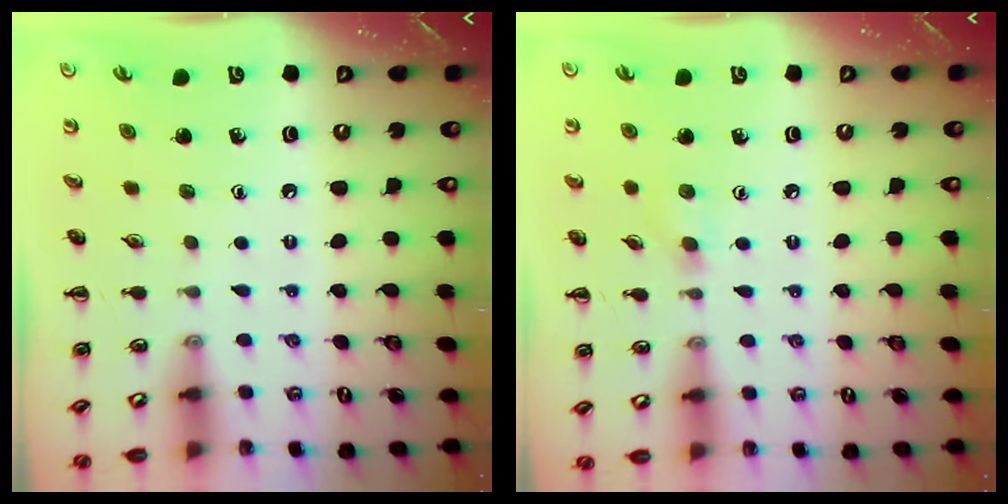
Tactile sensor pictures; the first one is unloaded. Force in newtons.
{"total": 6.4, "press": 6.1, "slide": 2.0}